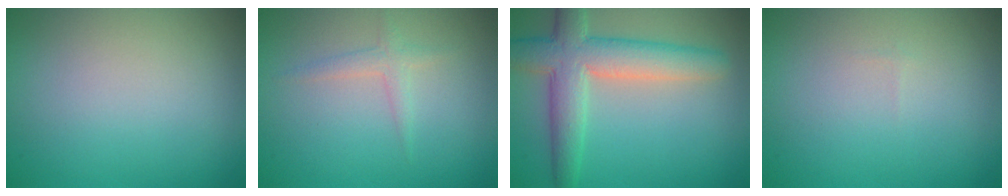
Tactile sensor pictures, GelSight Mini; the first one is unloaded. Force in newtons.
{"total": 1.3, "press": 1.3, "slide": 0.0}
{"total": 6.4, "press": 6.4, "slide": 0.3}
{"total": 0.0}